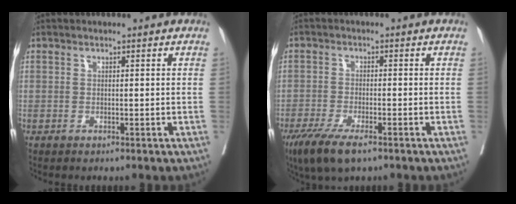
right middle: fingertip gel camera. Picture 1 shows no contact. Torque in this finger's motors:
{"motor_torque": [0.77, -0.70, 0.27, 0.10]}